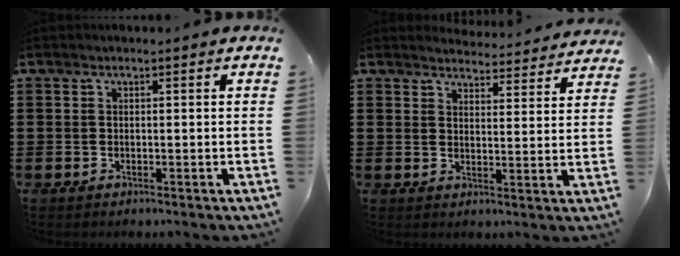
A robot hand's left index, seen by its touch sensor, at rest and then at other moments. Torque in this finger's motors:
{"motor_torque": [1.55, -0.59, 0.04, -0.02]}